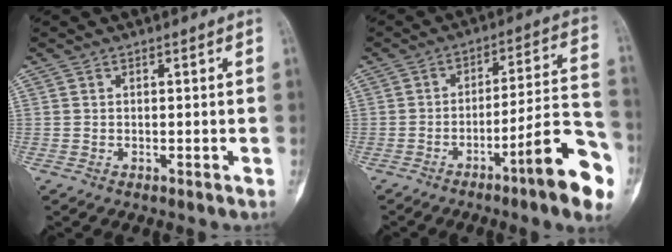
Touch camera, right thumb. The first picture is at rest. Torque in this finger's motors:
{"motor_torque": [0.23, 0.40, 0.37, 0.07, 0.04]}